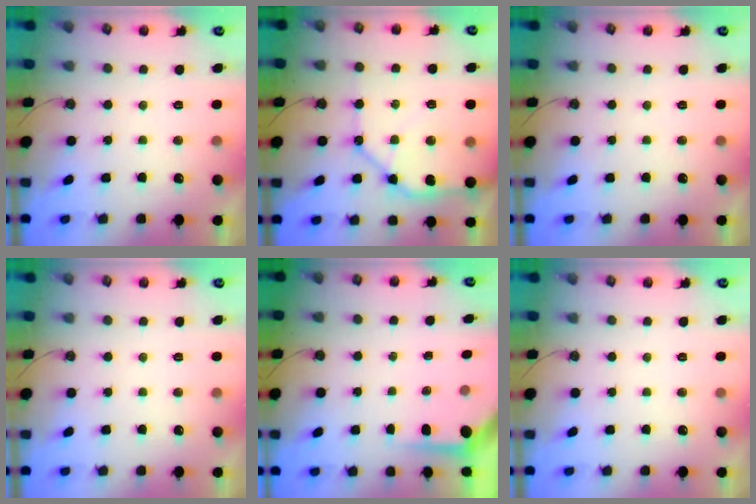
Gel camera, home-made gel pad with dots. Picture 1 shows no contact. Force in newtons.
{"total": 14.0, "press": 13.9, "slide": 1.6}
{"total": 0.0}
{"total": 0.0}
{"total": 3.7, "press": 3.7, "slide": 0.3}
{"total": 0.0}